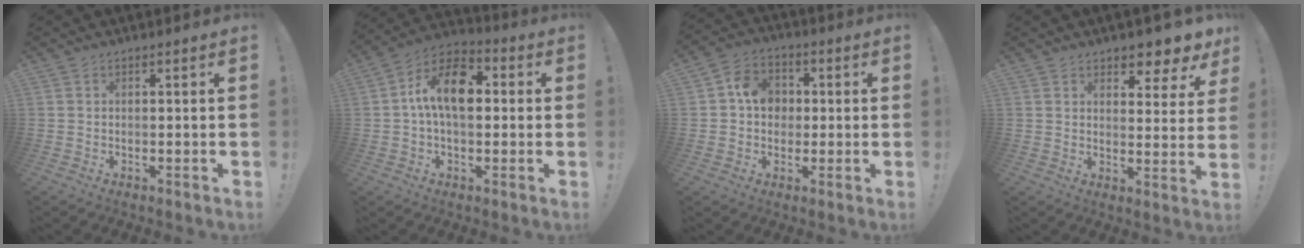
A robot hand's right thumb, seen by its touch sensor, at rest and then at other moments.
{"total": 13.9, "force": [2.1, 8.0, 11.1], "torque": [-0.191, 0.012, 0.037]}
{"total": 9.4, "force": [1.2, 8.0, 4.7], "torque": [-0.072, 0.013, 0.029]}
{"total": 6.2, "force": [5.4, 2.4, 1.9], "torque": [-0.022, -0.052, 0.097]}